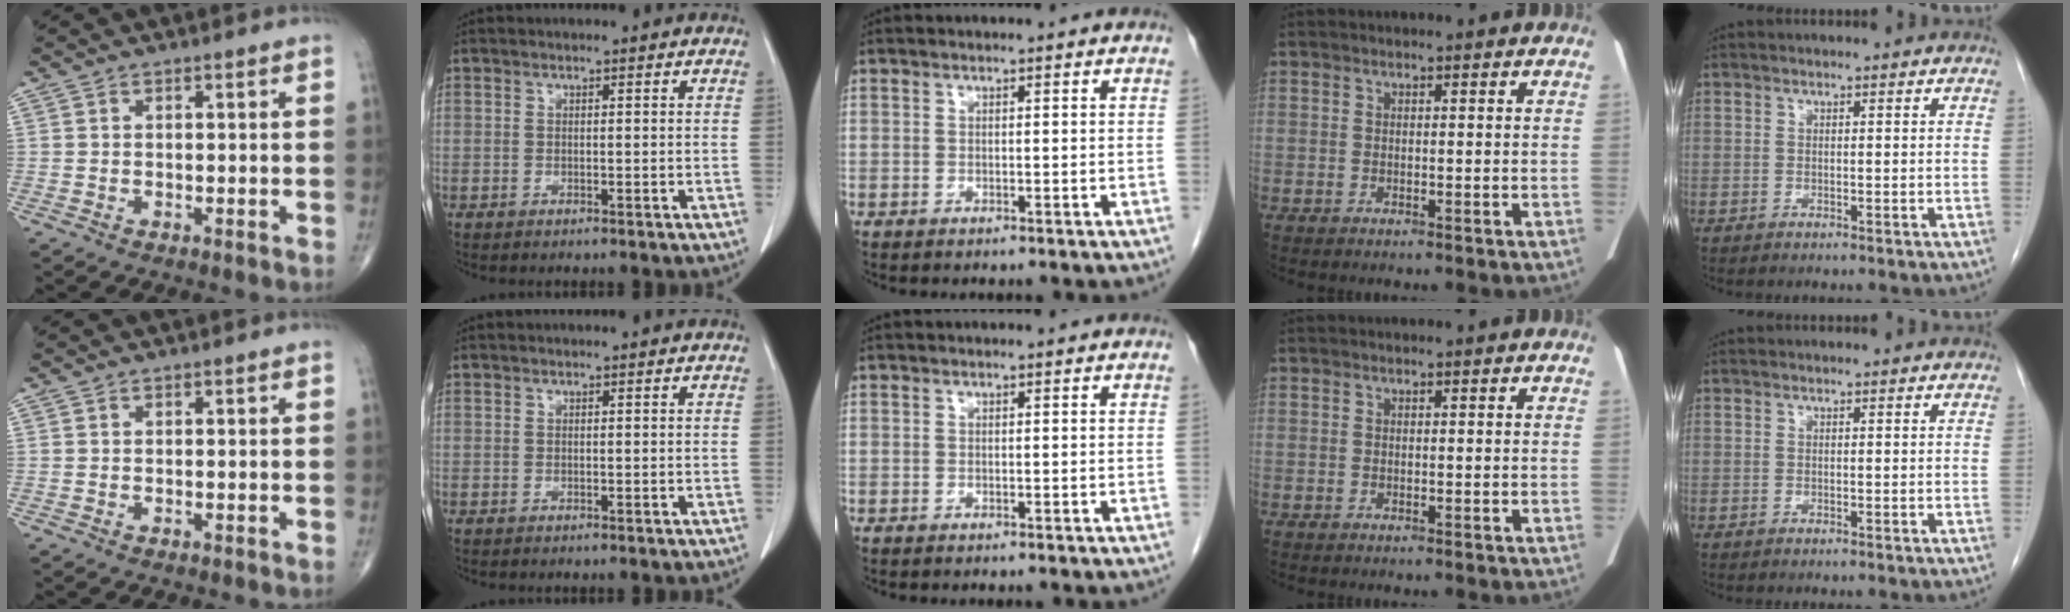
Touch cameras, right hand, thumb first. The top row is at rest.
{}